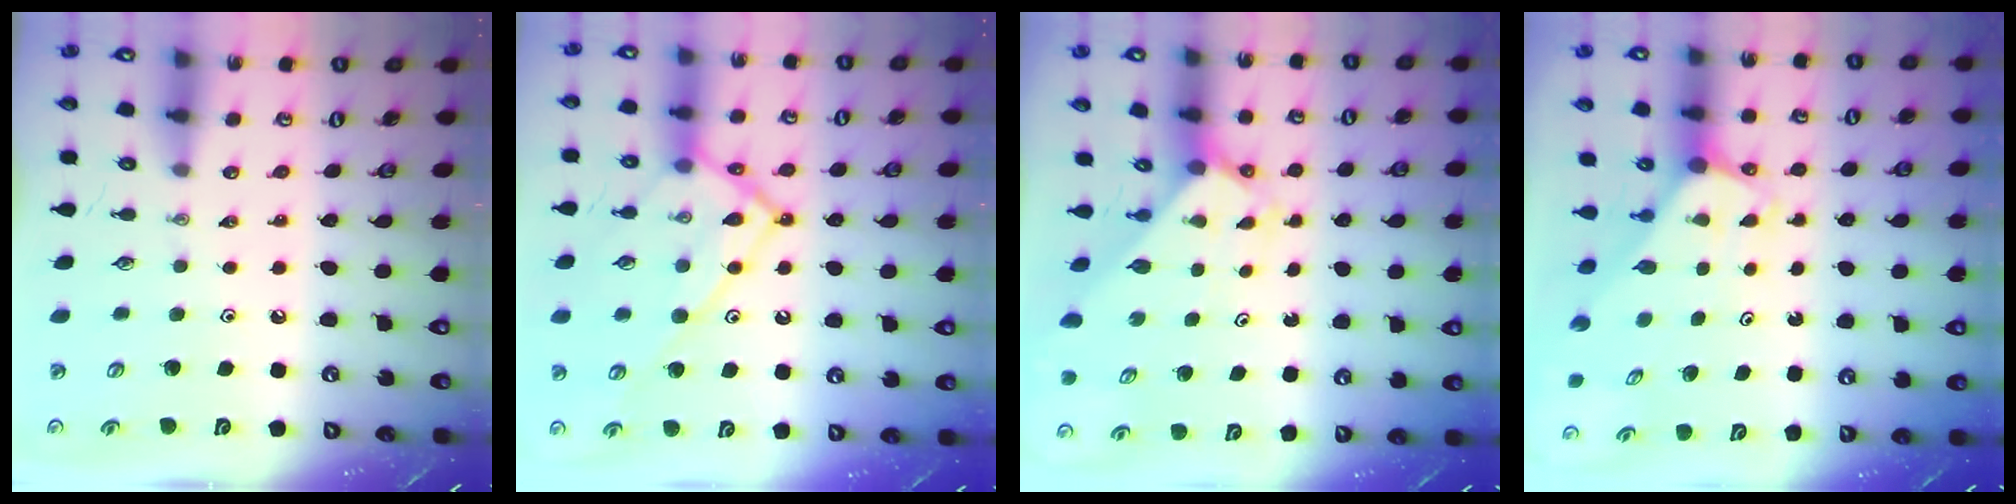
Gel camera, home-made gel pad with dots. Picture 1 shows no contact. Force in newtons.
{"total": 17.1, "press": 17.0, "slide": 2.0}
{"total": 2.0, "press": 2.0, "slide": 0.1}
{"total": 2.0, "press": 2.0, "slide": 0.1}